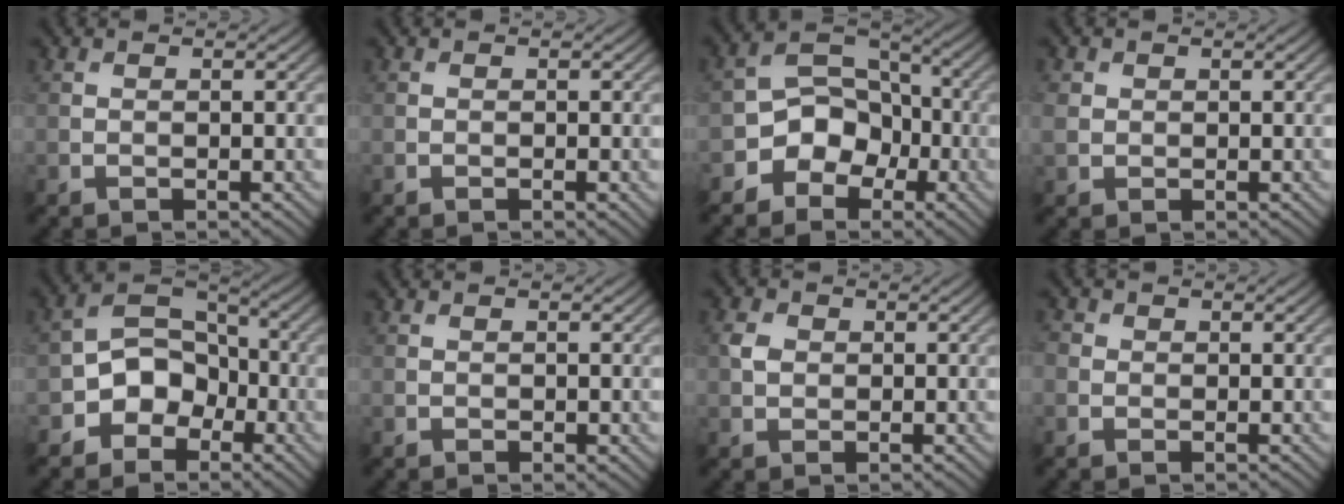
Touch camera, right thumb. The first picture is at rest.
{"total": 0.5, "force": [-0.2, 0.2, 0.4], "torque": [-0.007, 0.000, -0.002]}
{"total": 7.2, "force": [-3.6, 5.5, 3.0], "torque": [-0.037, 0.010, -0.083]}
{"total": 2.1, "force": [0.5, 1.8, 0.8], "torque": [-0.025, 0.000, 0.008]}
{"total": 7.1, "force": [-3.3, 5.3, 3.3], "torque": [-0.051, 0.007, -0.081]}
{"total": 0.7, "force": [-0.1, 0.3, 0.6], "torque": [-0.009, -0.003, 0.002]}
{"total": 2.0, "force": [0.3, 1.7, 1.0], "torque": [-0.027, 0.002, 0.003]}
{"total": 1.5, "force": [0.1, 1.4, 0.5], "torque": [-0.011, -0.001, -0.002]}